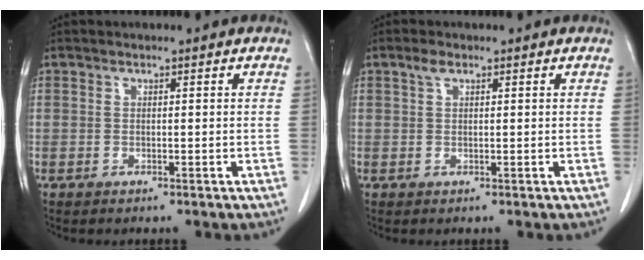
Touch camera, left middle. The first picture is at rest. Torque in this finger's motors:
{"motor_torque": [0.19, 0.01, -0.14, -0.02]}